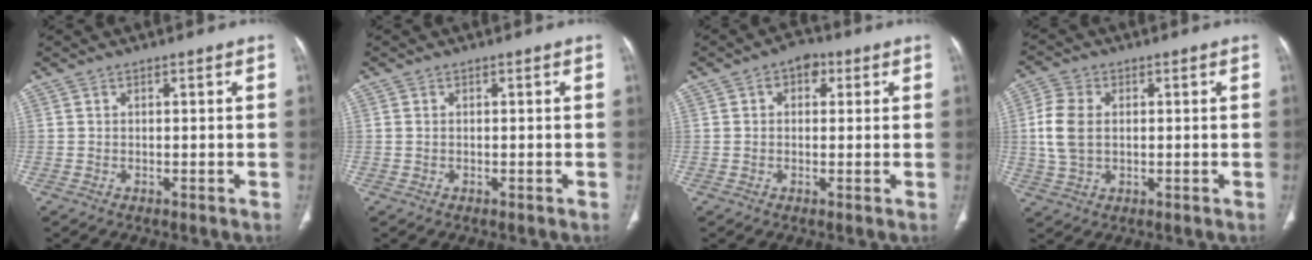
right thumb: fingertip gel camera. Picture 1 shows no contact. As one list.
[{"total": 0.6, "force": [0.0, 0.5, 0.4], "torque": [-0.013, 0.002, 0.001]}, {"total": 4.2, "force": [1.3, 3.1, 2.6], "torque": [-0.018, 0.009, 0.015]}, {"total": 7.9, "force": [0.6, 5.3, 5.7], "torque": [-0.129, 0.006, 0.013]}]